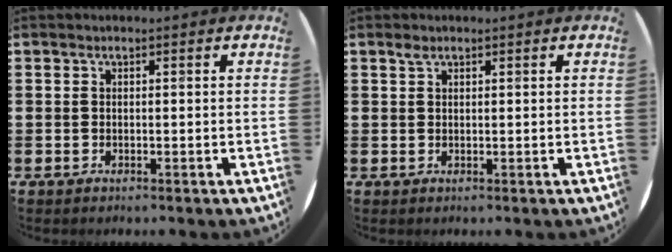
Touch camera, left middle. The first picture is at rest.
{"total": 0.8, "force": [0.6, 0.4, 0.4], "torque": [-0.002, -0.001, 0.009]}